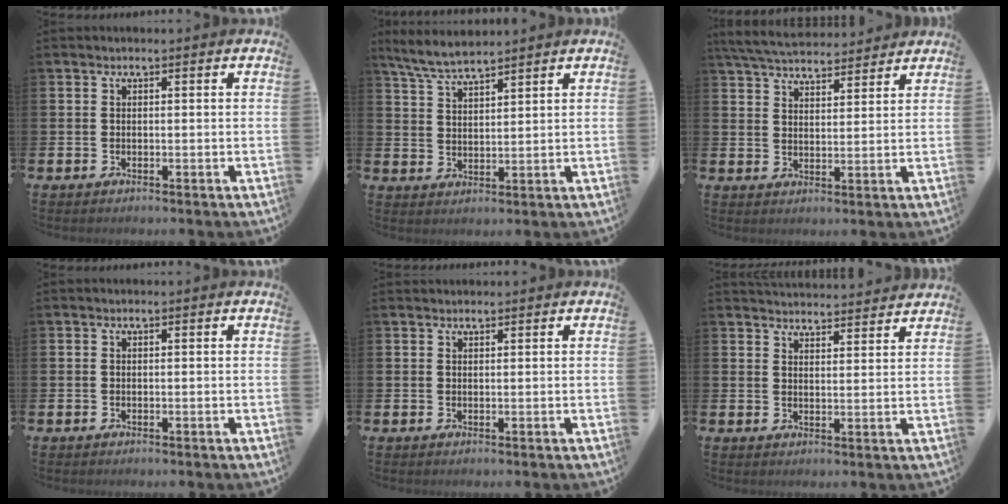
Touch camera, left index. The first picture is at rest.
{"total": 5.5, "force": [5.1, 0.5, 1.8], "torque": [-0.053, -0.016, 0.094]}
{"total": 5.7, "force": [5.6, 0.9, 1.0], "torque": [-0.042, -0.028, 0.101]}
{"total": 0.0}
{"total": 1.0, "force": [0.9, 0.1, 0.0], "torque": [0.011, -0.004, 0.015]}
{"total": 4.1, "force": [4.1, 0.3, -0.2], "torque": [0.005, -0.030, 0.072]}